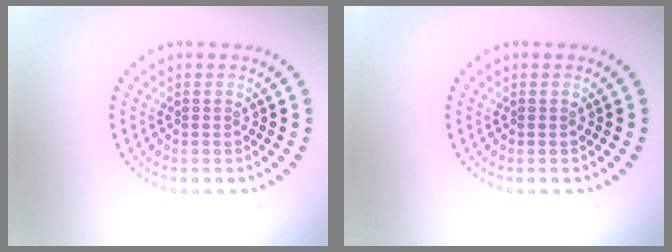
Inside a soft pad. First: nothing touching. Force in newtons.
{"total": 0.0}